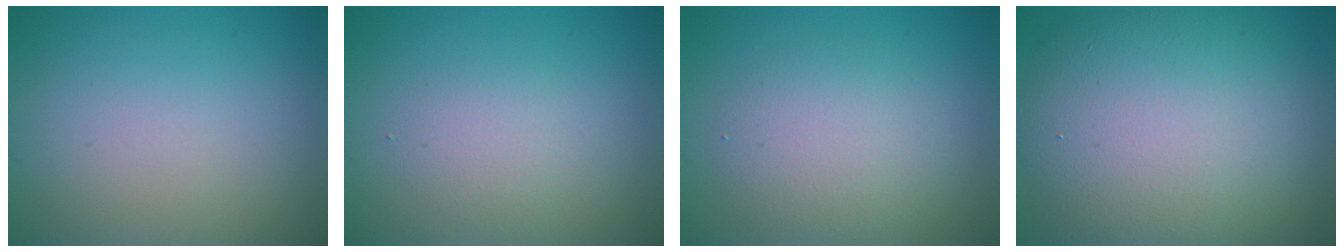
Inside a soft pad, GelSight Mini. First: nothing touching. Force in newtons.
{"total": 2.0, "press": 2.0, "slide": 0.0}
{"total": 3.5, "press": 3.5, "slide": 0.1}
{"total": 12.4, "press": 12.4, "slide": 0.5}